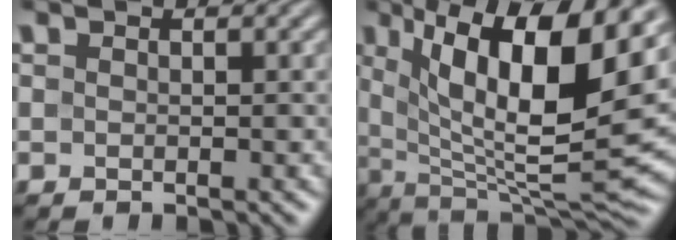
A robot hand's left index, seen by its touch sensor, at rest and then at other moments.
{"total": 13.8, "force": [5.0, 4.5, 12.0], "torque": [-0.195, -0.007, 0.093]}